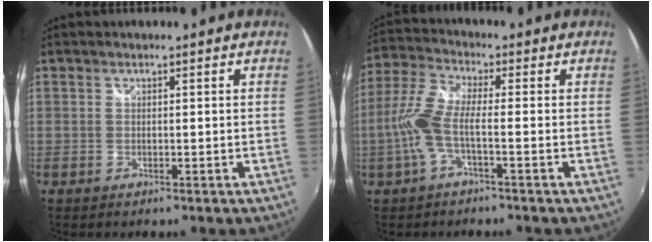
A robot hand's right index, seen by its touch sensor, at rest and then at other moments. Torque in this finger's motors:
{"motor_torque": [1.19, -0.45, 0.58, 0.17]}